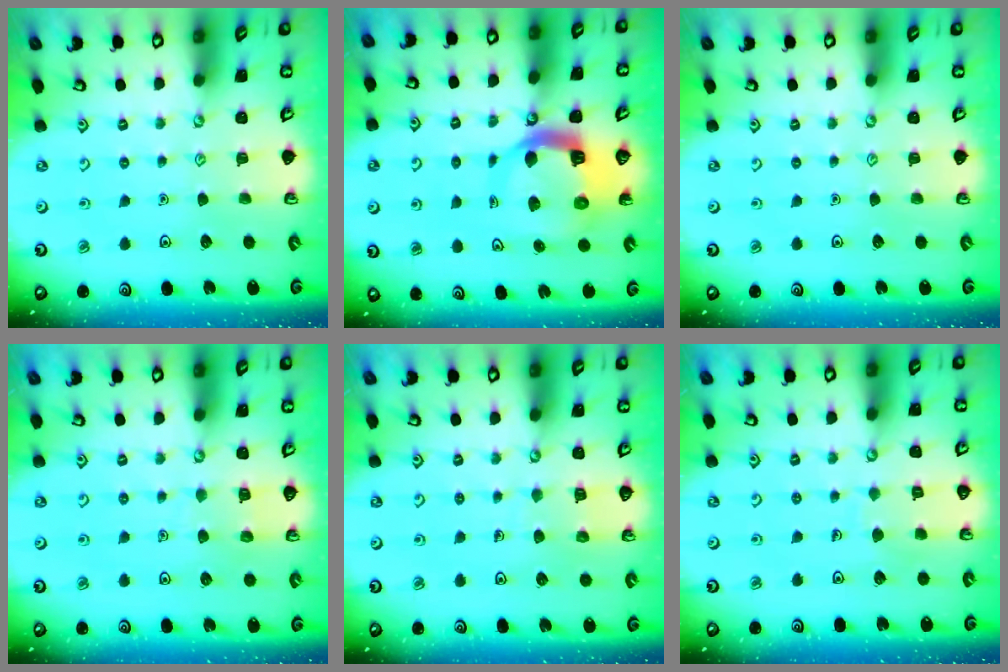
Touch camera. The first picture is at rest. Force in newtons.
{"total": 10.3, "press": 10.3, "slide": 1.2}
{"total": 0.0}
{"total": 4.9, "press": 4.9, "slide": 0.4}
{"total": 5.6, "press": 5.6, "slide": 0.4}
{"total": 5.7, "press": 5.7, "slide": 0.2}